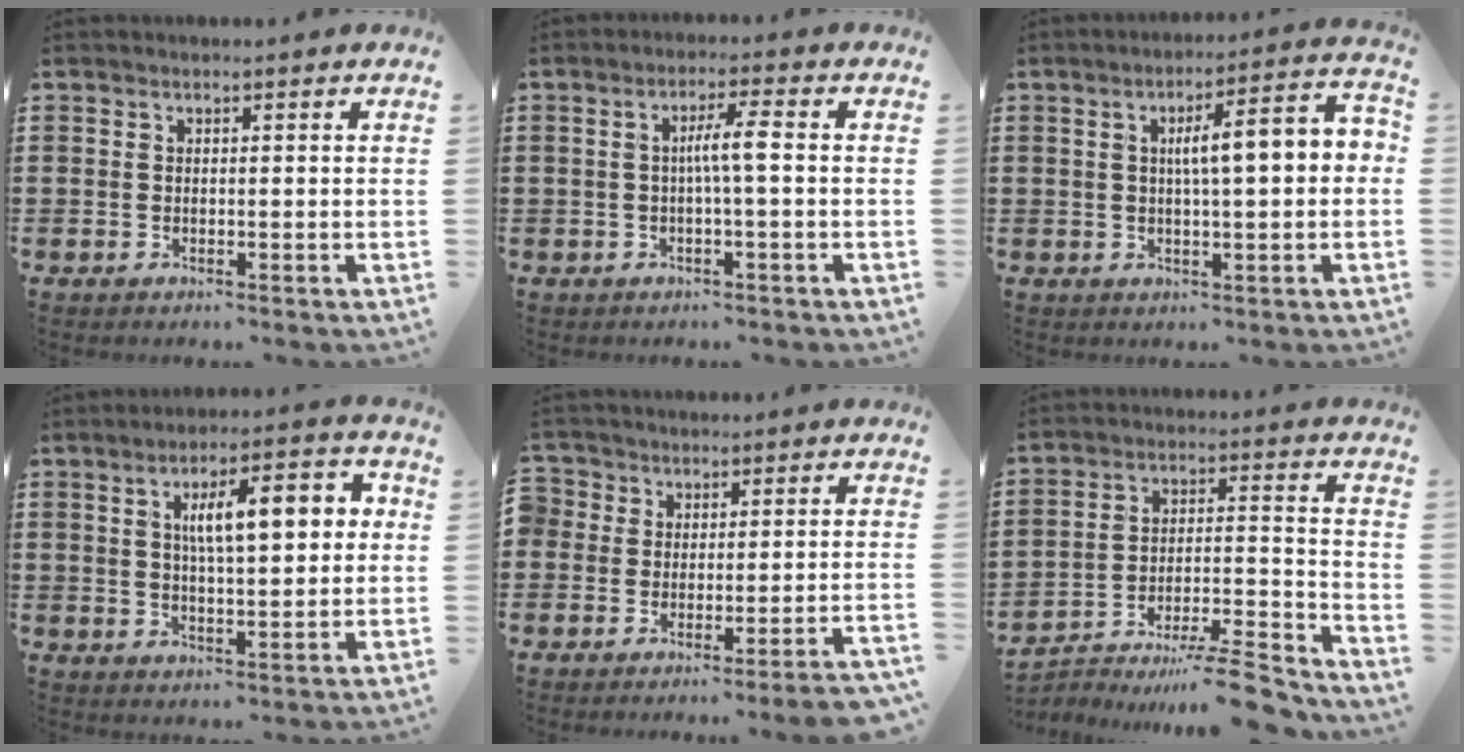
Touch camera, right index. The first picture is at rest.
{"total": 4.0, "force": [-0.2, 0.0, 4.0], "torque": [-0.075, 0.000, -0.009]}
{"total": 6.9, "force": [0.6, 1.1, 6.8], "torque": [-0.120, -0.001, 0.001]}
{"total": 9.1, "force": [2.1, 3.2, 8.2], "torque": [-0.137, 0.003, 0.027]}
{"total": 3.1, "force": [-3.0, 0.5, 0.5], "torque": [-0.011, 0.002, -0.064]}
{"total": 9.4, "force": [-8.1, 0.8, 4.6], "torque": [-0.057, 0.021, -0.158]}